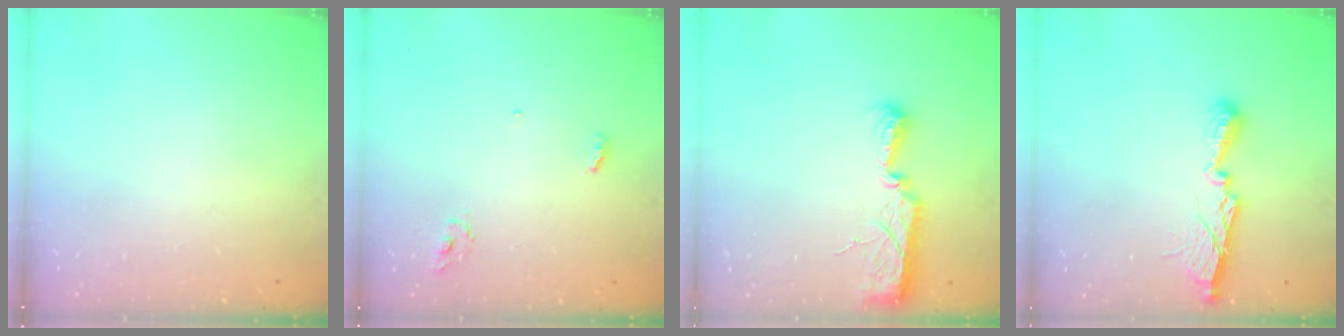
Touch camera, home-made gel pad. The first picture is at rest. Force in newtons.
{"total": 3.6, "press": 3.5, "slide": 0.3}
{"total": 10.7, "press": 9.0, "slide": 5.8}
{"total": 11.0, "press": 11.0, "slide": 0.4}